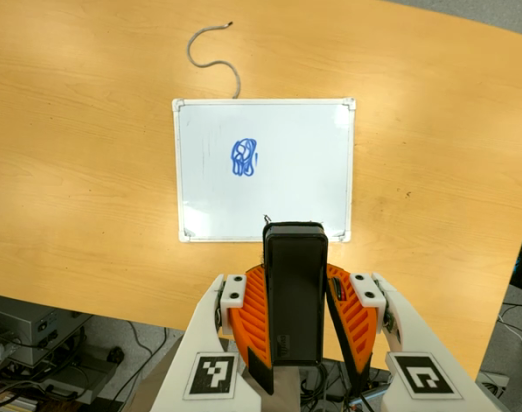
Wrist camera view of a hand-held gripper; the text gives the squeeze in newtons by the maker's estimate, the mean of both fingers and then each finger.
{"total": 5.9, "left": 4.8, "right": 7.1}